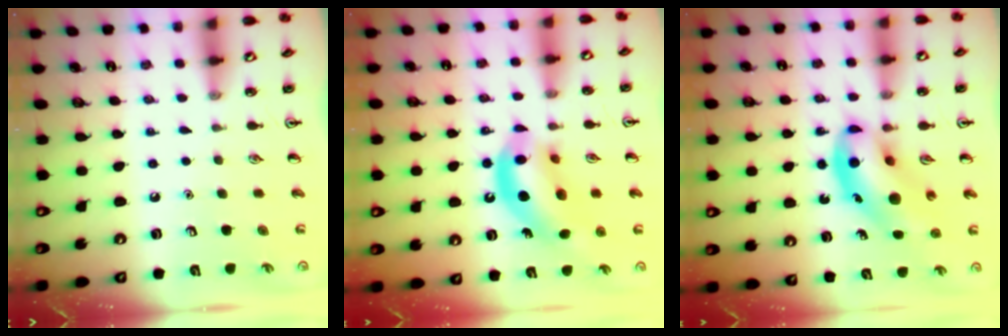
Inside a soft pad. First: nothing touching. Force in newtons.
{"total": 13.6, "press": 13.0, "slide": 4.3}
{"total": 12.2, "press": 11.8, "slide": 3.3}